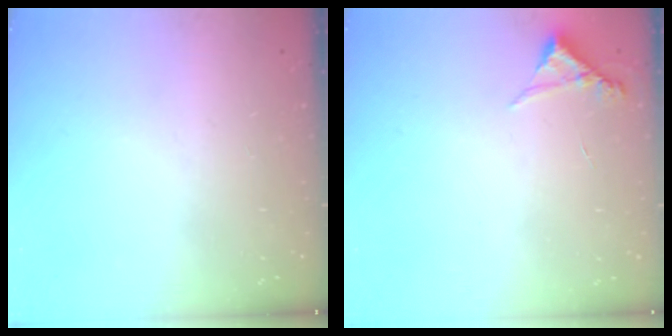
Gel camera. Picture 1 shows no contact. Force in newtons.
{"total": 4.5, "press": 4.5, "slide": 0.3}